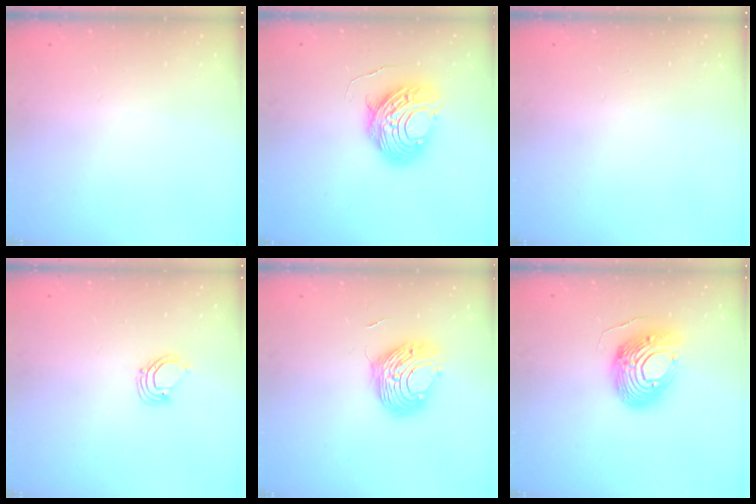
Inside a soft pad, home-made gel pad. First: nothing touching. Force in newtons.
{"total": 11.3, "press": 11.3, "slide": 1.2}
{"total": 0.0}
{"total": 2.9, "press": 2.9, "slide": 0.3}
{"total": 9.3, "press": 9.3, "slide": 0.6}
{"total": 13.7, "press": 13.7, "slide": 1.2}